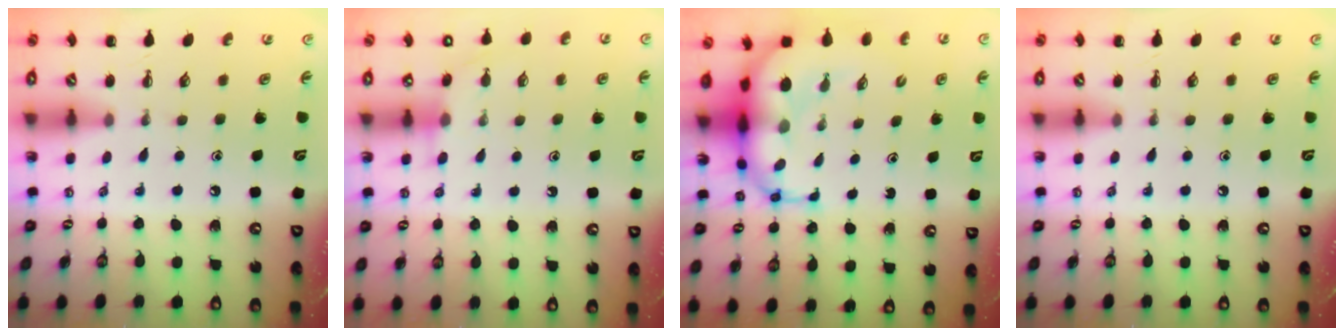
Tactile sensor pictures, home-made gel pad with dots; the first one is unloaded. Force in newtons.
{"total": 6.9, "press": 6.7, "slide": 1.4}
{"total": 12.0, "press": 11.5, "slide": 3.5}
{"total": 0.0}